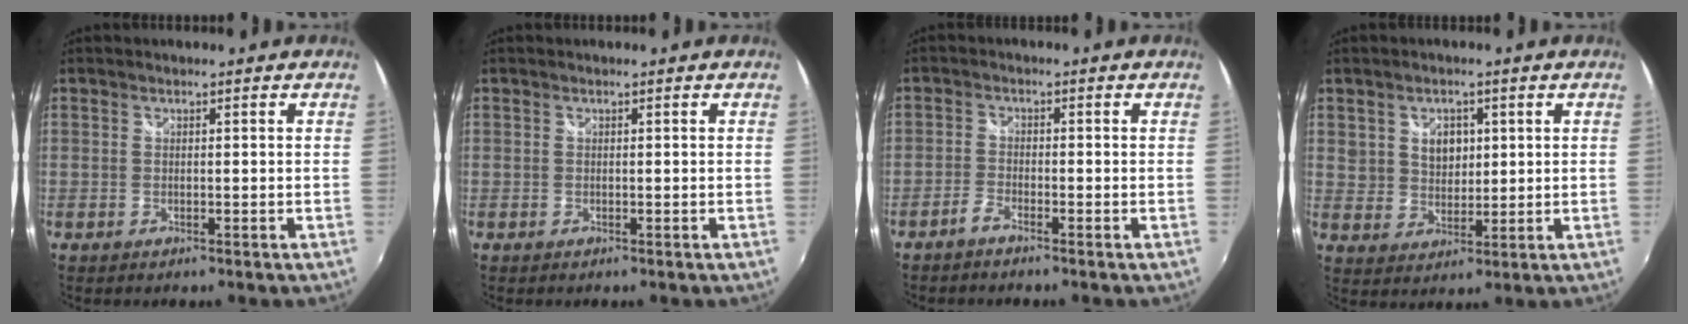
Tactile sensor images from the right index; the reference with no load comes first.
{"total": 0.0}
{"total": 2.1, "force": [-1.8, 0.4, 0.9], "torque": [-0.030, 0.004, -0.040]}
{"total": 6.0, "force": [2.1, 4.8, 3.0], "torque": [-0.042, 0.007, 0.044]}